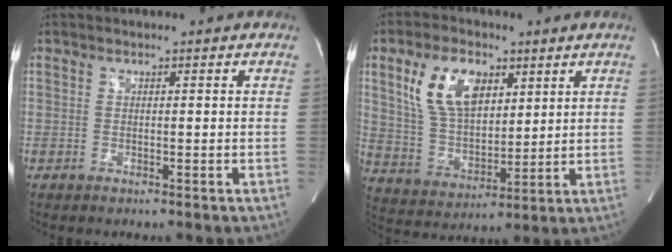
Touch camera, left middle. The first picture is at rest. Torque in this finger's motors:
{"motor_torque": [0.45, -0.39, 0.21, 0.08]}